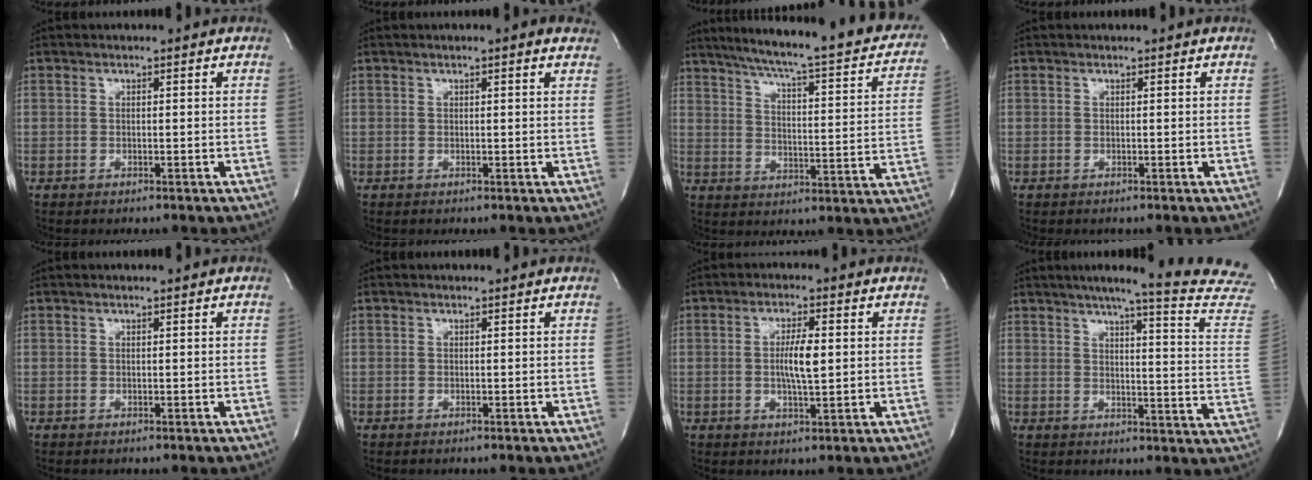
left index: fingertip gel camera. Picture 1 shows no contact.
{"total": 2.3, "force": [1.5, 0.4, 1.7], "torque": [-0.020, 0.013, 0.014]}
{"total": 27.4, "force": [23.0, 3.3, 14.6], "torque": [-0.215, -0.041, 0.279]}
{"total": 0.0}
{"total": 0.0}
{"total": 0.0}
{"total": 5.0, "force": [0.2, 0.8, 5.0], "torque": [-0.091, -0.001, 0.001]}
{"total": 20.9, "force": [18.5, -1.0, 9.7], "torque": [-0.129, -0.085, 0.209]}